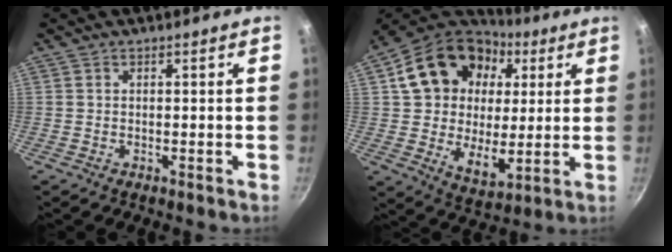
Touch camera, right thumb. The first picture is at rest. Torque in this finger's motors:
{"motor_torque": [0.07, 3.67, 1.03, -0.47, 0.40]}